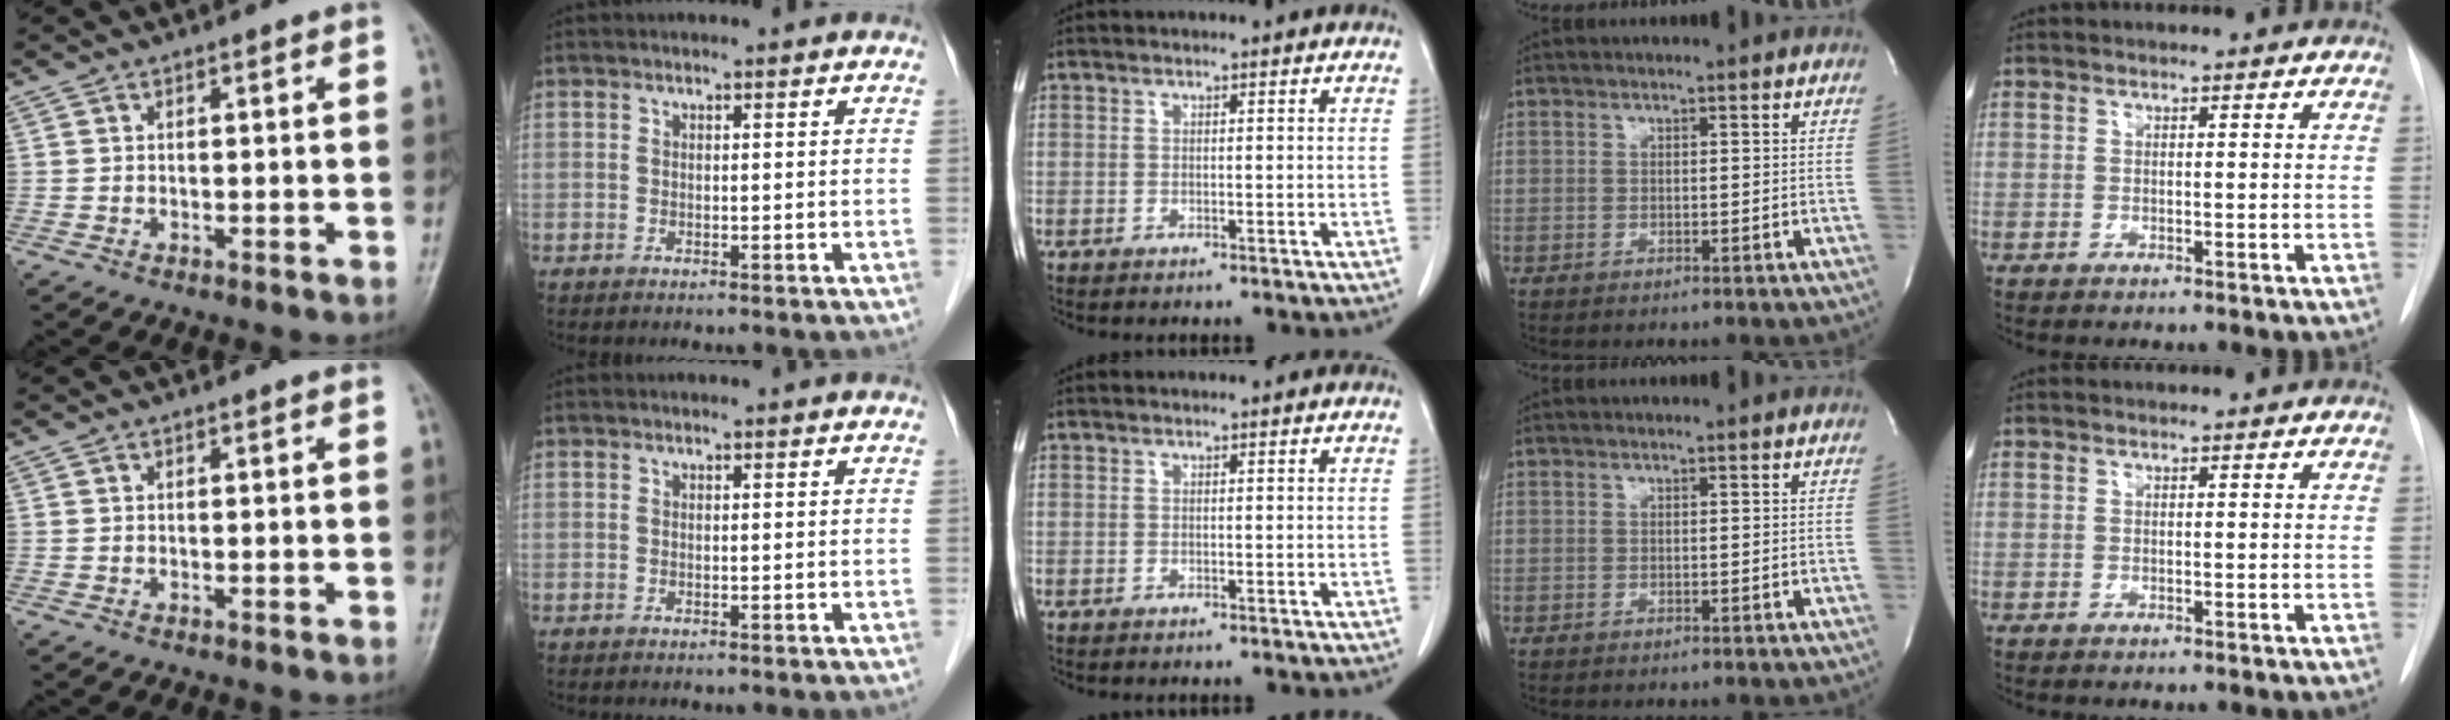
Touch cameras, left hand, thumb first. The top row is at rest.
{}